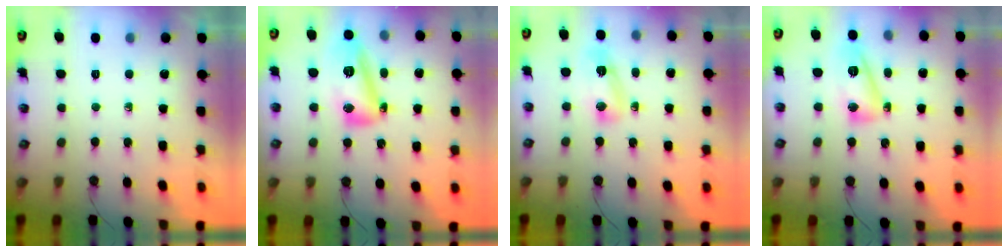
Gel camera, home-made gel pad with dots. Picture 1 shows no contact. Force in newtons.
{"total": 13.7, "press": 13.7, "slide": 1.4}
{"total": 13.4, "press": 7.3, "slide": 11.3}
{"total": 11.5, "press": 11.4, "slide": 1.4}